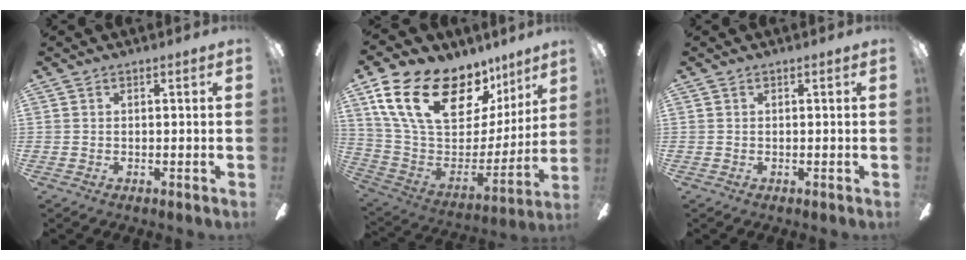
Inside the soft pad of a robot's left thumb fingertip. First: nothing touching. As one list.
[{"total": 24.3, "force": [14.8, 12.8, 14.3], "torque": [-0.256, -0.081, 0.275]}, {"total": 0.0}]